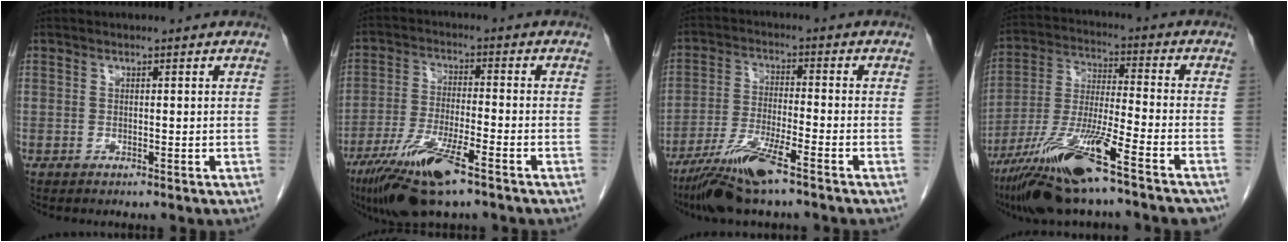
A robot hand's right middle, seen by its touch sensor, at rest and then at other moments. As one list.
[{"total": 11.7, "force": [-7.3, 1.6, 9.0], "torque": [-0.179, -0.025, -0.129]}, {"total": 9.6, "force": [-6.6, 0.4, 7.0], "torque": [-0.142, -0.025, -0.124]}, {"total": 18.2, "force": [-12.0, 1.4, 13.6], "torque": [-0.253, -0.036, -0.216]}]